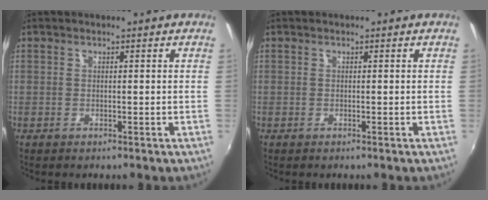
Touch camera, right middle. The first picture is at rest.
{"total": 0.0}